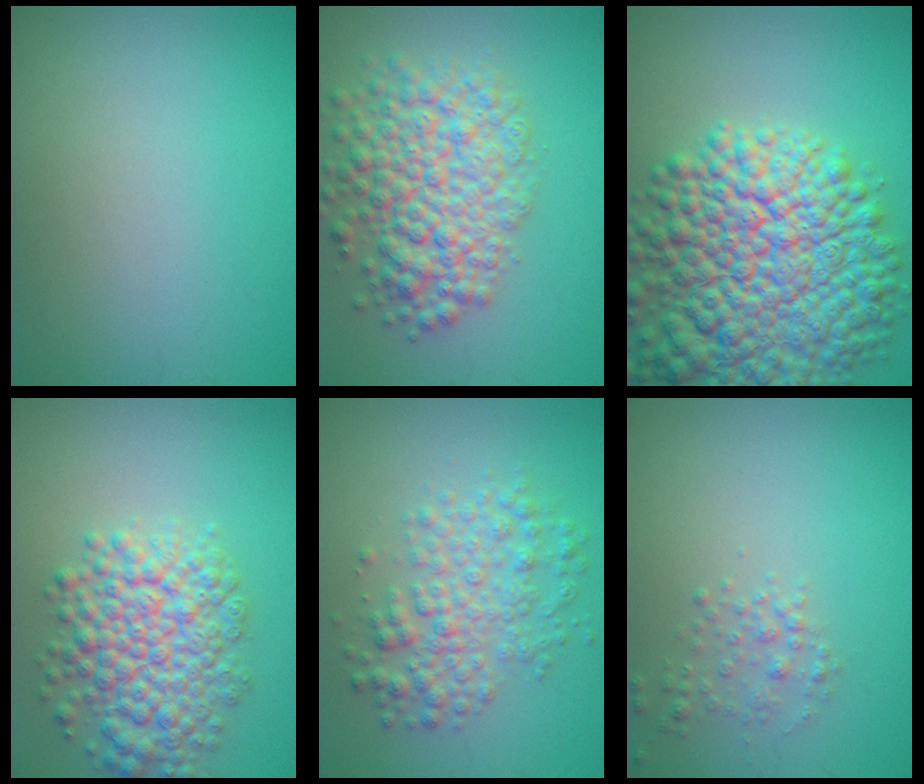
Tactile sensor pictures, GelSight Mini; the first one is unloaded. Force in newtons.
{"total": 7.4, "press": 7.4, "slide": 0.3}
{"total": 14.8, "press": 14.8, "slide": 0.7}
{"total": 6.9, "press": 6.9, "slide": 0.3}
{"total": 4.4, "press": 4.4, "slide": 0.0}
{"total": 1.6, "press": 1.6, "slide": 0.1}